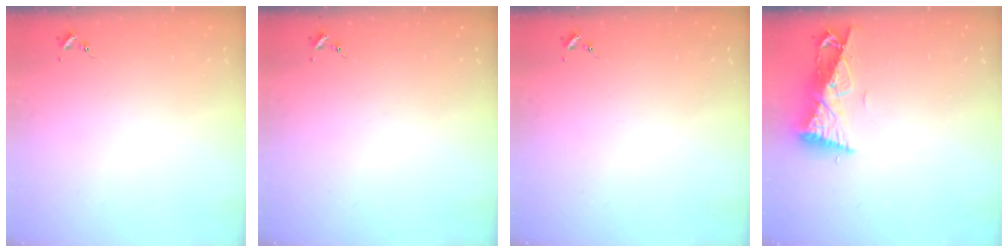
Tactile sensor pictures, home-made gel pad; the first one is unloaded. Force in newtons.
{"total": 0.0}
{"total": 0.0}
{"total": 9.7, "press": 9.7, "slide": 0.7}